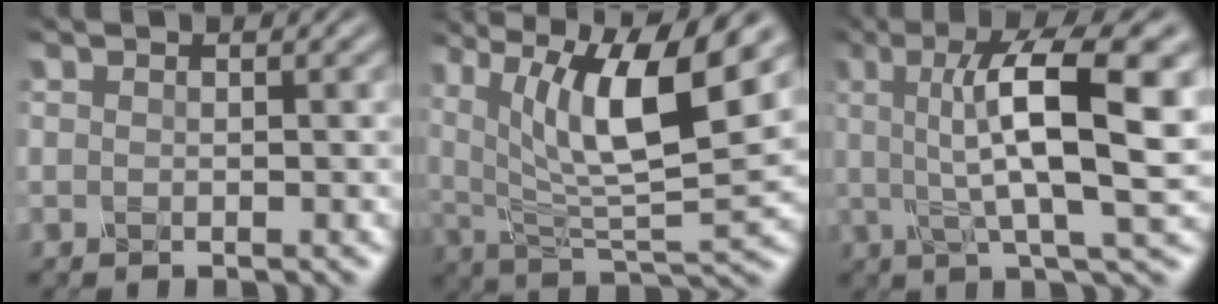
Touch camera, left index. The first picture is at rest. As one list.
[{"total": 10.7, "force": [4.5, 3.3, 9.1], "torque": [-0.166, 0.001, 0.088]}, {"total": 10.4, "force": [1.6, 2.3, 10.0], "torque": [-0.151, 0.011, 0.035]}]